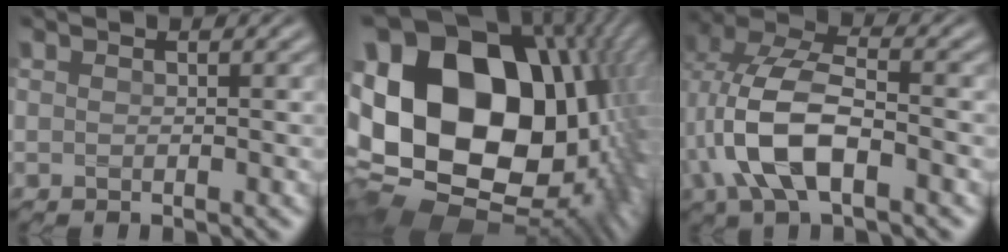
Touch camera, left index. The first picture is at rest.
{"total": 23.0, "force": [2.2, 16.6, 15.8], "torque": [-0.319, -0.012, 0.057]}
{"total": 7.9, "force": [-1.6, 3.8, 6.8], "torque": [-0.151, 0.014, -0.037]}